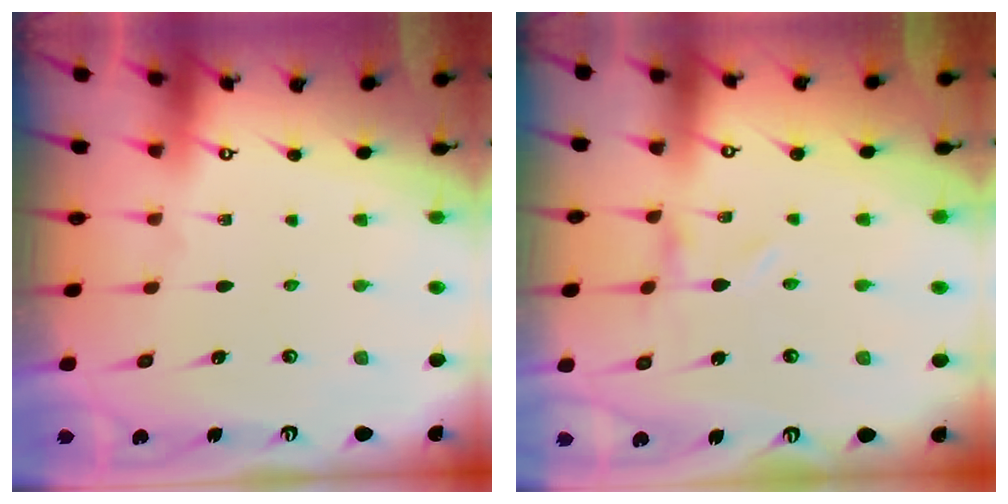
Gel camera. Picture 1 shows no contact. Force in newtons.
{"total": 0.0}